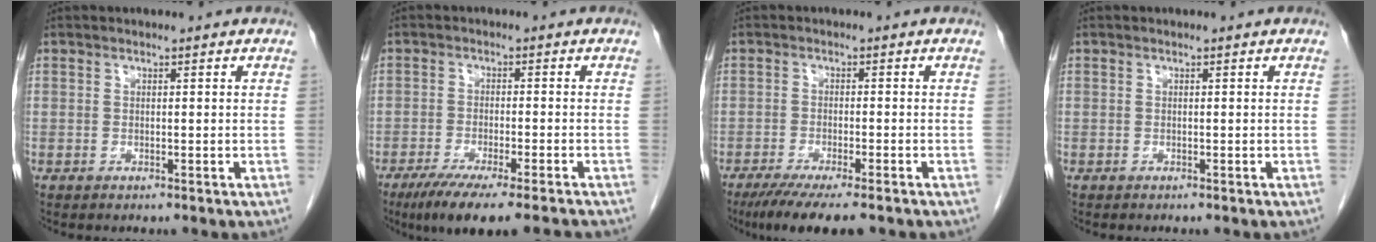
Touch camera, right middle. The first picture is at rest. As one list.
[{"total": 10.9, "force": [-8.6, 0.5, 6.7], "torque": [-0.092, -0.023, -0.134]}, {"total": 8.7, "force": [-6.6, 0.9, 5.7], "torque": [-0.085, -0.020, -0.101]}, {"total": 0.0}]